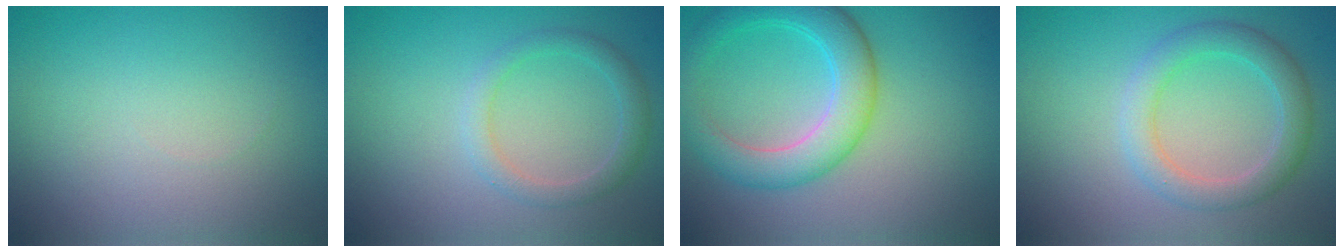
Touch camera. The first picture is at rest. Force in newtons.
{"total": 2.1, "press": 2.1, "slide": 0.1}
{"total": 5.3, "press": 5.3, "slide": 0.1}
{"total": 3.4, "press": 3.4, "slide": 0.1}